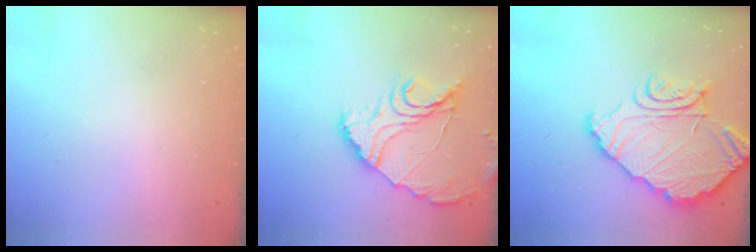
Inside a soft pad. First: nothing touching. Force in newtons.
{"total": 14.8, "press": 14.7, "slide": 1.7}
{"total": 17.2, "press": 17.1, "slide": 1.9}